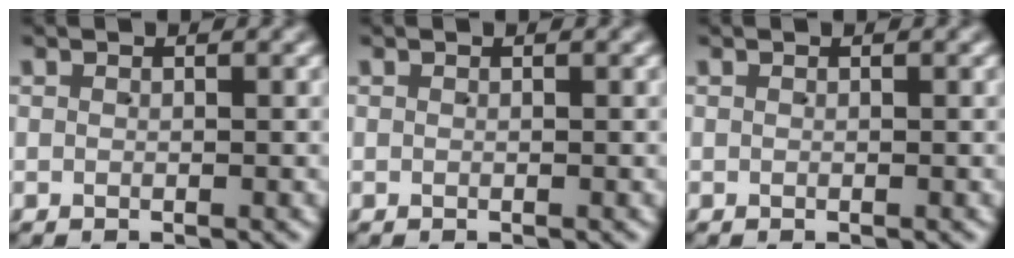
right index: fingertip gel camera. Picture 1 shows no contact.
{"total": 0.0}
{"total": 0.0}